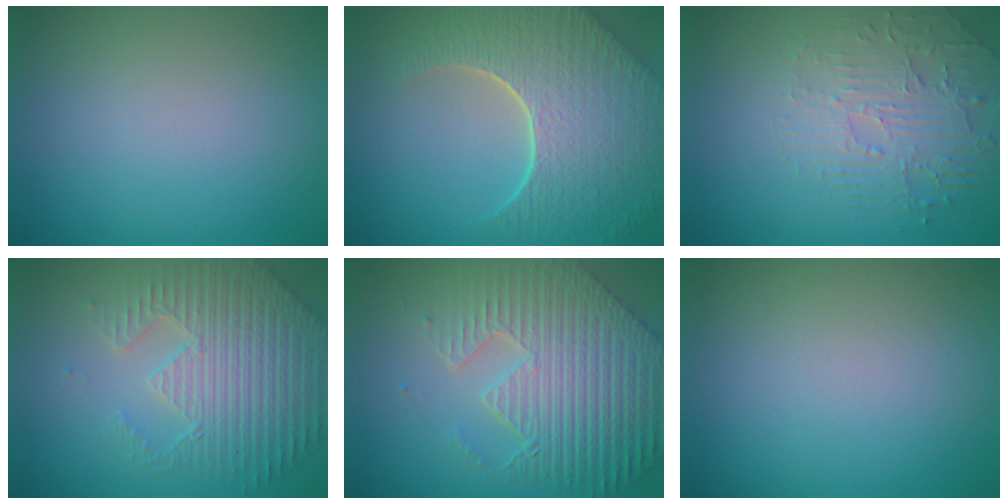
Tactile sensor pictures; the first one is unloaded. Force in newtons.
{"total": 8.7, "press": 6.2, "slide": 6.1}
{"total": 2.6, "press": 2.1, "slide": 1.5}
{"total": 5.6, "press": 4.9, "slide": 2.8}
{"total": 9.4, "press": 6.5, "slide": 6.8}
{"total": 0.0}